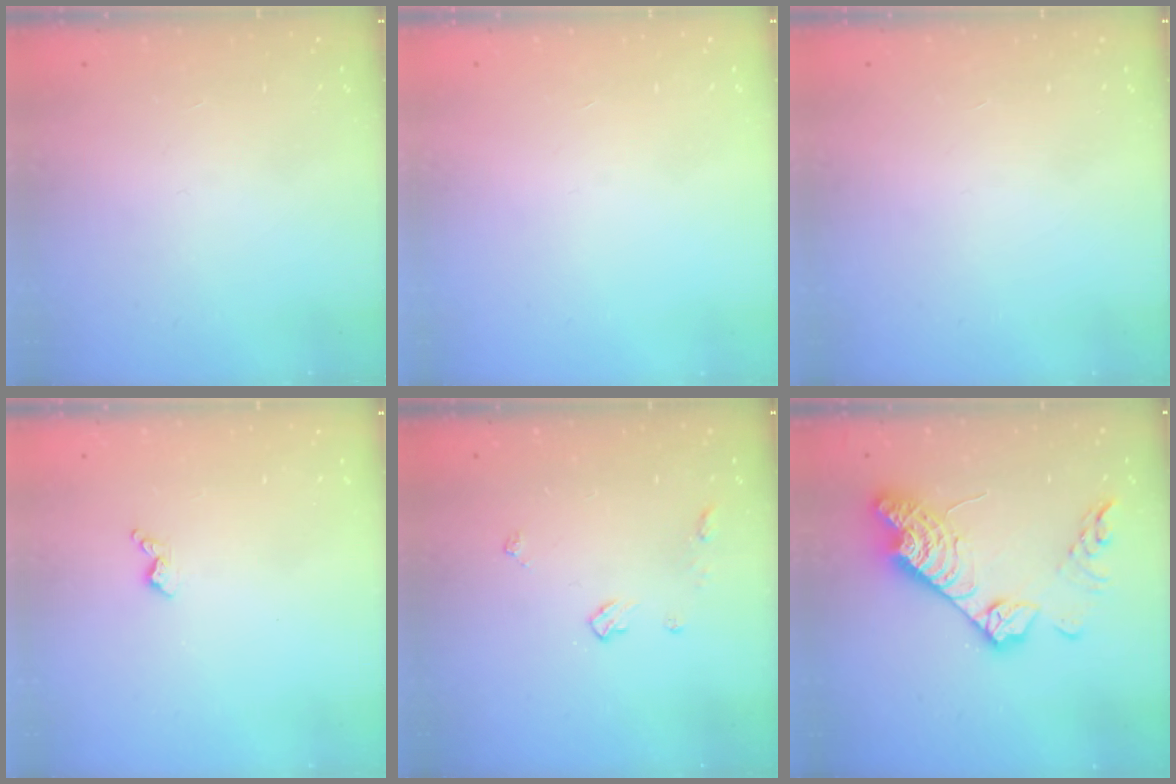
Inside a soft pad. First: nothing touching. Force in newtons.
{"total": 0.0}
{"total": 0.0}
{"total": 3.4, "press": 3.3, "slide": 0.7}
{"total": 5.0, "press": 5.0, "slide": 0.8}
{"total": 18.9, "press": 18.9, "slide": 1.3}